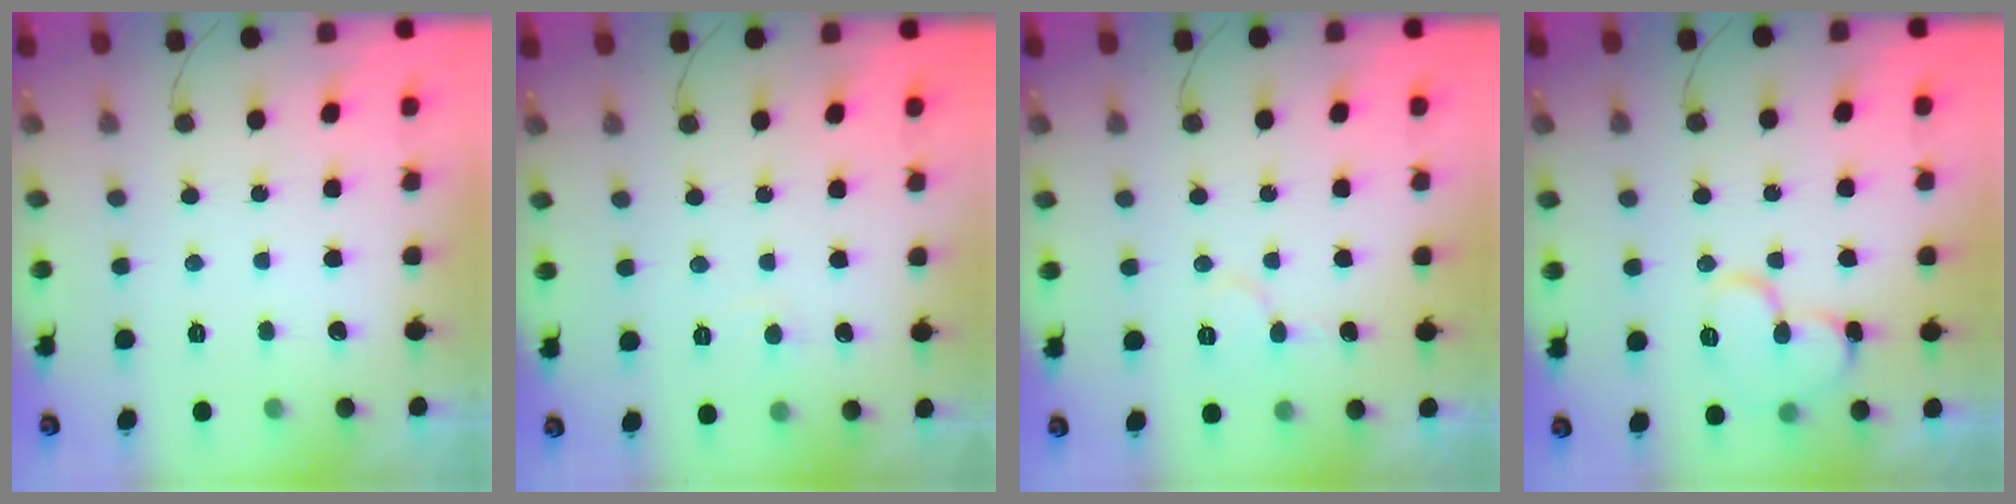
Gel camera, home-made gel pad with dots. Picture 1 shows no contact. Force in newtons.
{"total": 4.4, "press": 4.4, "slide": 0.3}
{"total": 5.7, "press": 5.6, "slide": 0.6}
{"total": 12.3, "press": 12.2, "slide": 1.3}